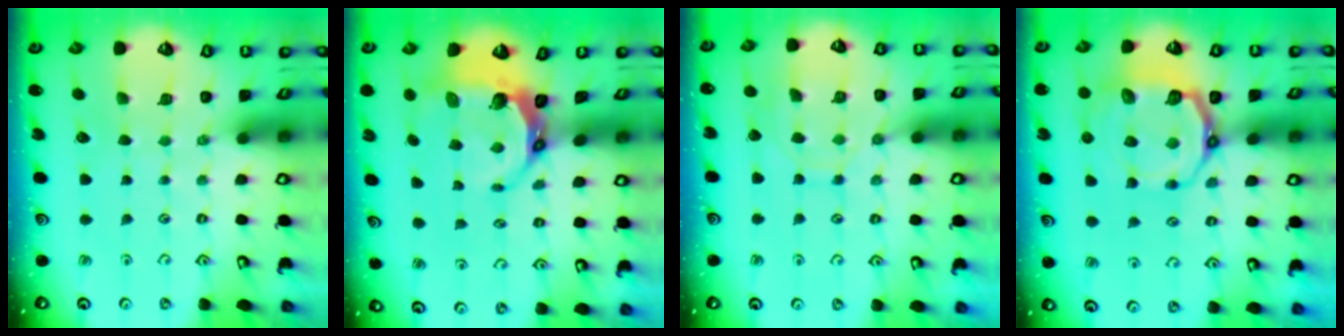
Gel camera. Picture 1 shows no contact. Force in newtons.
{"total": 8.0, "press": 6.4, "slide": 4.7}
{"total": 10.3, "press": 10.3, "slide": 0.8}
{"total": 11.2, "press": 10.3, "slide": 4.2}